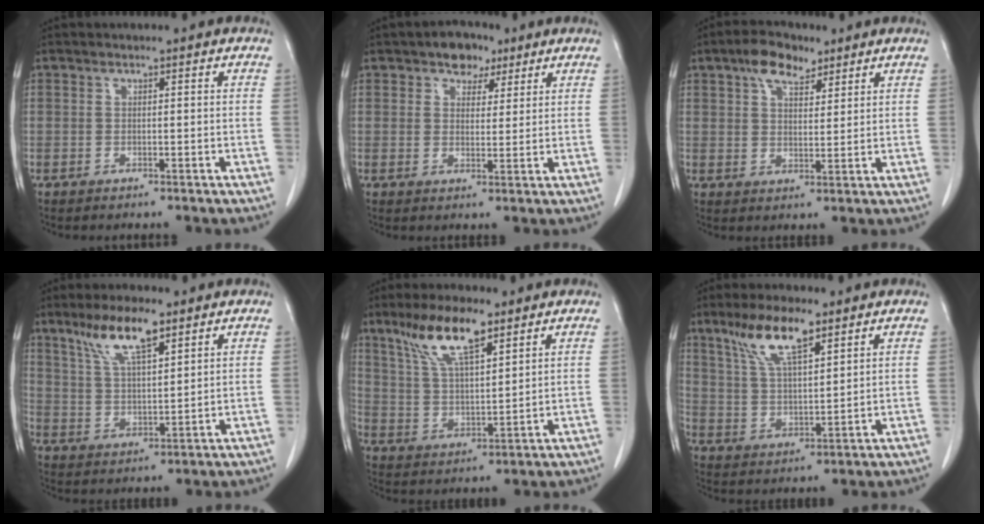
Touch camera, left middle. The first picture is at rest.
{"total": 5.0, "force": [3.2, 3.3, 2.1], "torque": [-0.025, 0.013, 0.051]}
{"total": 6.3, "force": [4.0, 3.0, 3.8], "torque": [-0.068, 0.016, 0.070]}
{"total": 8.7, "force": [5.7, 1.8, 6.3], "torque": [-0.128, 0.007, 0.111]}
{"total": 10.4, "force": [6.8, 2.4, 7.5], "torque": [-0.152, 0.012, 0.134]}
{"total": 9.5, "force": [6.1, 2.2, 6.9], "torque": [-0.141, 0.010, 0.120]}